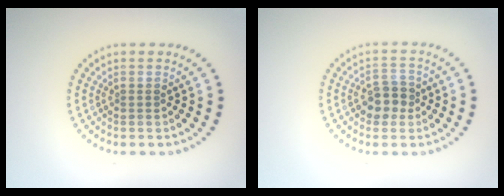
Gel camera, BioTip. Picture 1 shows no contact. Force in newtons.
{"total": 2.6, "press": 2.5, "slide": 0.8}